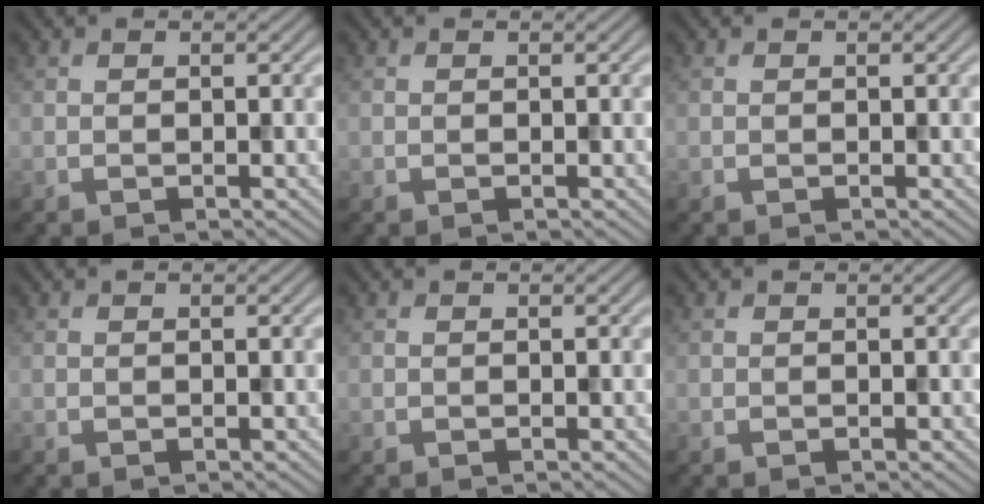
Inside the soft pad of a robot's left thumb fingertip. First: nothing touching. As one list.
[{"total": 0.0}, {"total": 0.0}, {"total": 0.0}, {"total": 0.0}, {"total": 0.0}]